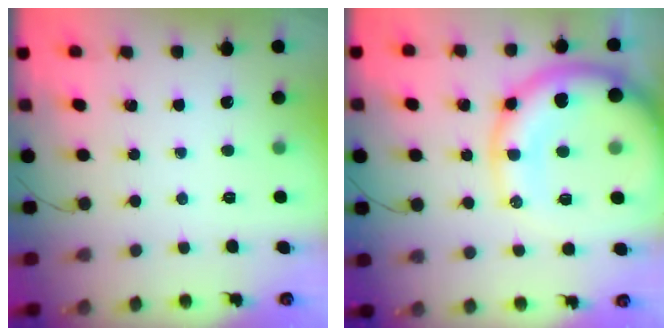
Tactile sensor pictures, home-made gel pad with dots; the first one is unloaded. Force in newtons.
{"total": 20.3, "press": 20.1, "slide": 3.0}